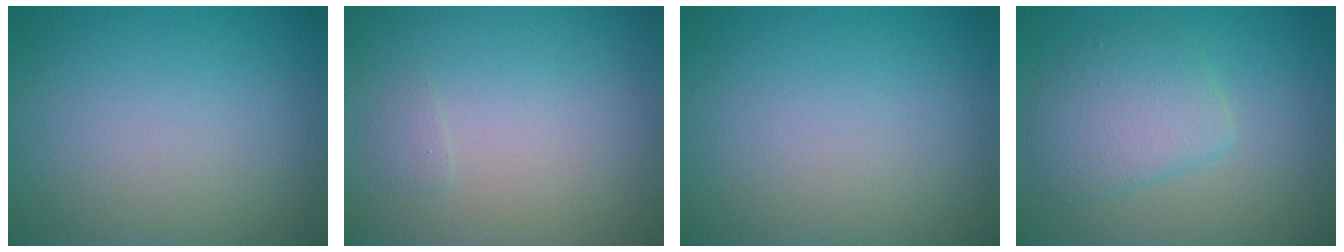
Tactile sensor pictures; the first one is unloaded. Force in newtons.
{"total": 0.5, "press": 0.5, "slide": 0.0}
{"total": 0.0}
{"total": 3.9, "press": 3.9, "slide": 0.1}